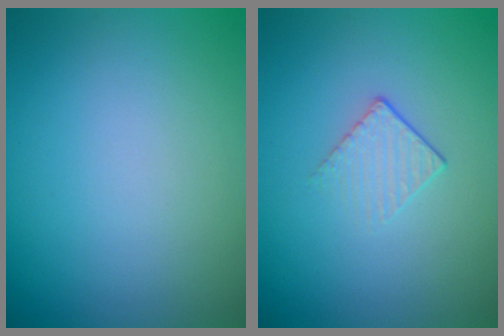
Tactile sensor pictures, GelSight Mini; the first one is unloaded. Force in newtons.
{"total": 1.3, "press": 0.7, "slide": 1.1}